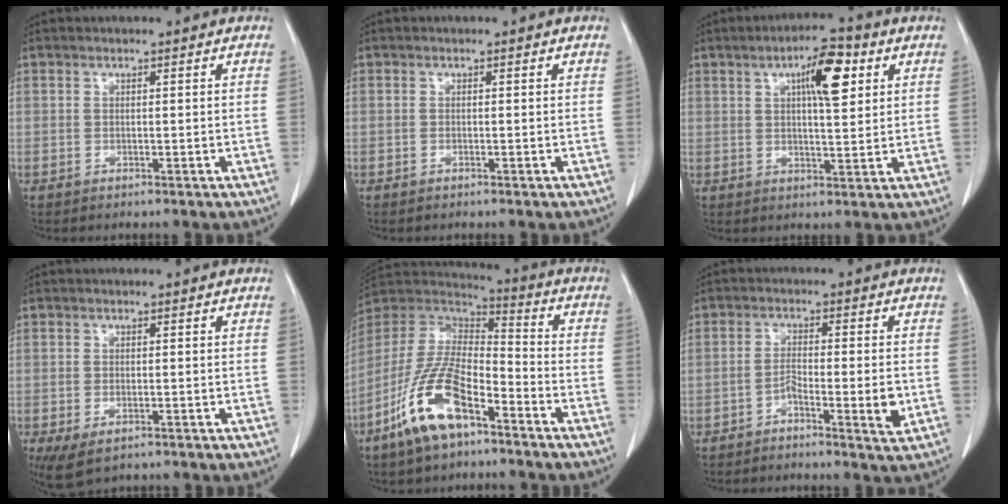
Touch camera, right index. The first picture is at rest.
{"total": 0.0}
{"total": 8.3, "force": [3.2, 2.0, 7.4], "torque": [-0.120, 0.011, 0.051]}
{"total": 5.2, "force": [-3.0, 2.4, 3.5], "torque": [-0.063, -0.013, -0.044]}
{"total": 14.7, "force": [-8.3, 5.0, 11.0], "torque": [-0.231, -0.005, -0.157]}
{"total": 5.0, "force": [-1.9, 0.8, 4.6], "torque": [-0.075, 0.001, -0.031]}